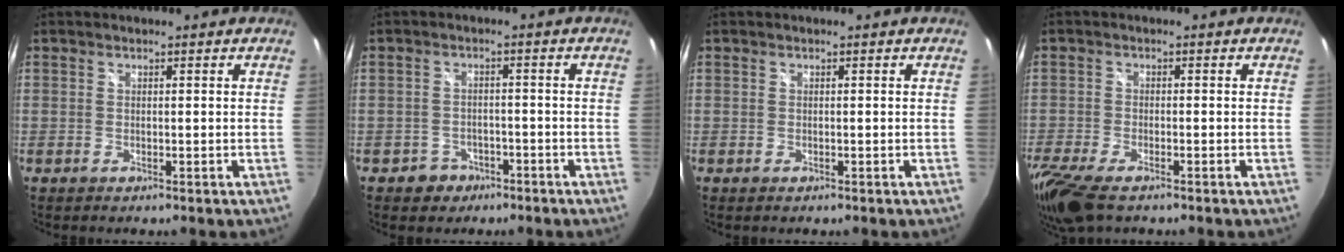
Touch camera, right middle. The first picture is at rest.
{"total": 4.1, "force": [-2.5, 3.2, 0.5], "torque": [-0.022, 0.011, -0.032]}
{"total": 0.0}
{"total": 10.3, "force": [-7.3, 3.5, 6.3], "torque": [-0.155, -0.048, -0.141]}